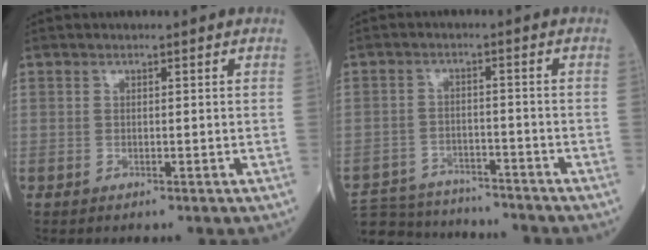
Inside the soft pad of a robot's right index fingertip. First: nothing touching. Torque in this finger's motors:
{"motor_torque": [-1.00, -0.13, -1.05, -0.21]}